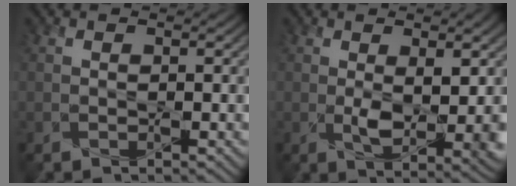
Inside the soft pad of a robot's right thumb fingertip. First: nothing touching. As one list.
[{"total": 5.7, "force": [0.3, 2.1, 5.4], "torque": [-0.091, -0.012, 0.013]}]